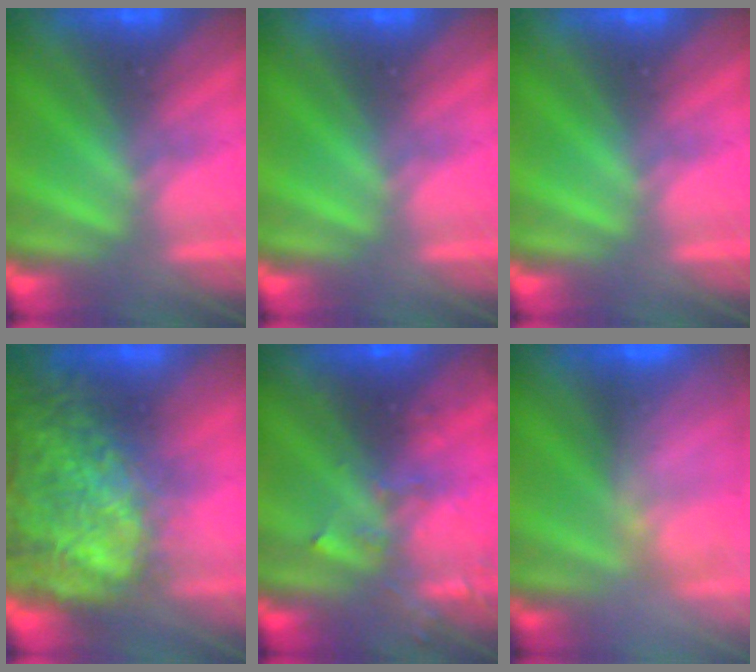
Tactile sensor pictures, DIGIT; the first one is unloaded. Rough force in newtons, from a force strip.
{"total": 0.0}
{"total": 0.0}
{"total": 8.9}
{"total": 3.1}
{"total": 7.5}